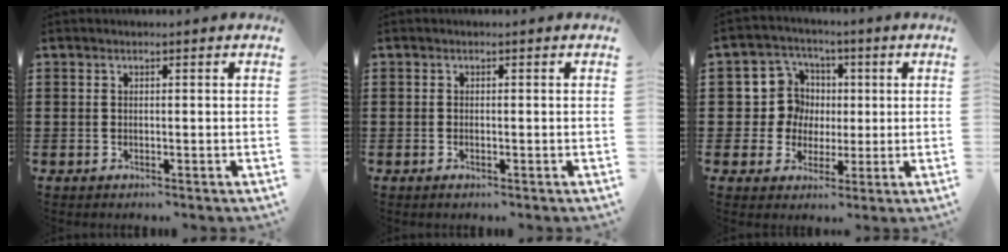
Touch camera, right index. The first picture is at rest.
{"total": 0.6, "force": [-0.4, 0.0, 0.4], "torque": [-0.009, -0.006, -0.006]}
{"total": 8.5, "force": [0.9, 8.2, 2.2], "torque": [-0.065, 0.015, 0.020]}